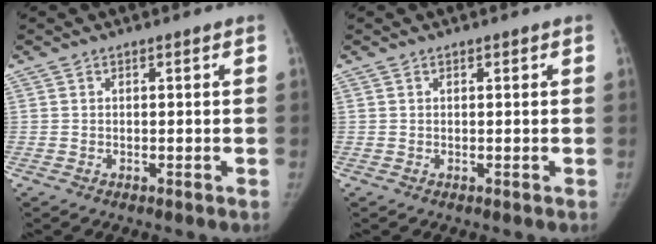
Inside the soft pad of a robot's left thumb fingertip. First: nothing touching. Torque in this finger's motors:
{"motor_torque": [0.30, 0.11, -0.18, 0.05, 0.03]}